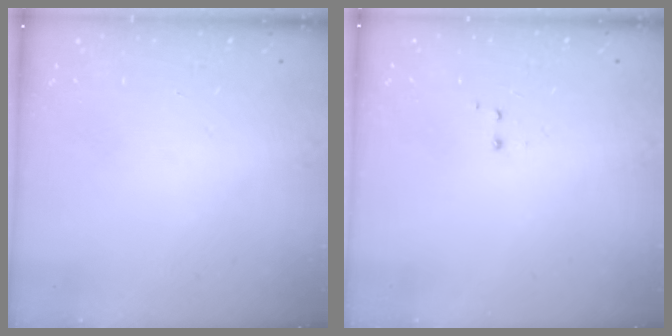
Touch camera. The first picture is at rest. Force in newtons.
{"total": 1.2, "press": 1.0, "slide": 0.6}